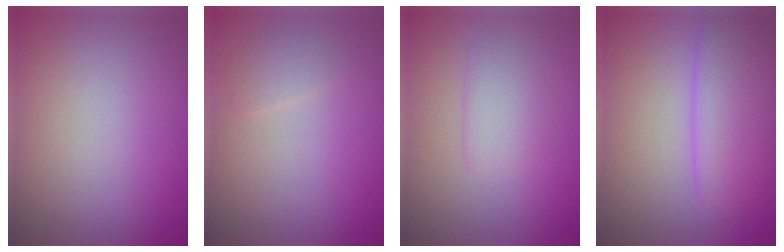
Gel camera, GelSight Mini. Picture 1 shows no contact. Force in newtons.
{"total": 1.2, "press": 1.2, "slide": 0.1}
{"total": 1.8, "press": 1.8, "slide": 0.1}
{"total": 4.4, "press": 4.4, "slide": 0.2}